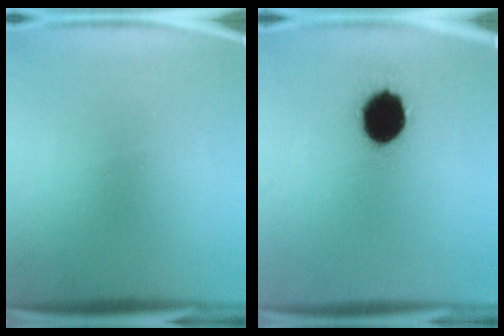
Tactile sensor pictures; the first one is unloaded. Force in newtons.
{"total": 13.7}